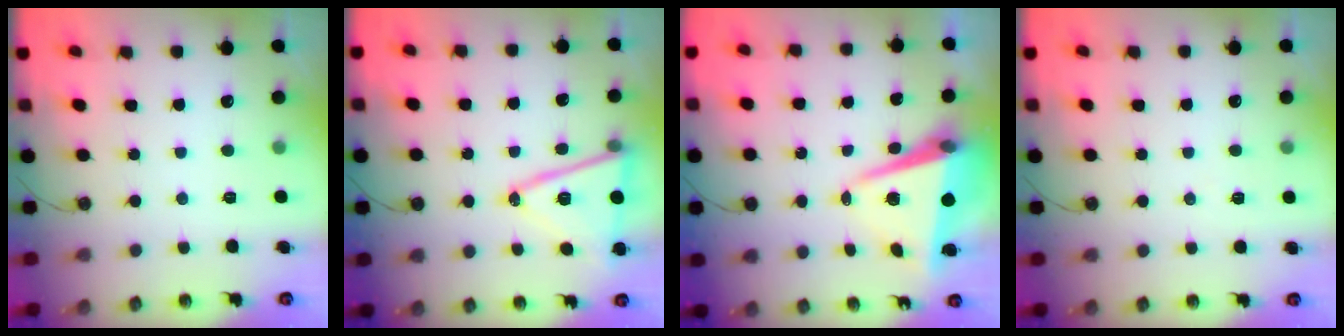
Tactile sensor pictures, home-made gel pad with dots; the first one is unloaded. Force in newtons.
{"total": 15.7, "press": 15.2, "slide": 3.8}
{"total": 9.2, "press": 9.1, "slide": 1.3}
{"total": 5.5, "press": 3.6, "slide": 4.1}